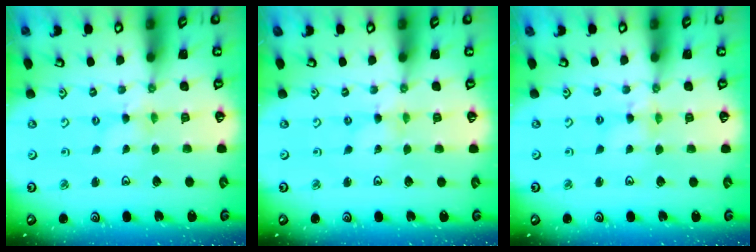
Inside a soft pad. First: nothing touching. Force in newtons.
{"total": 0.0}
{"total": 4.0, "press": 4.0, "slide": 0.4}